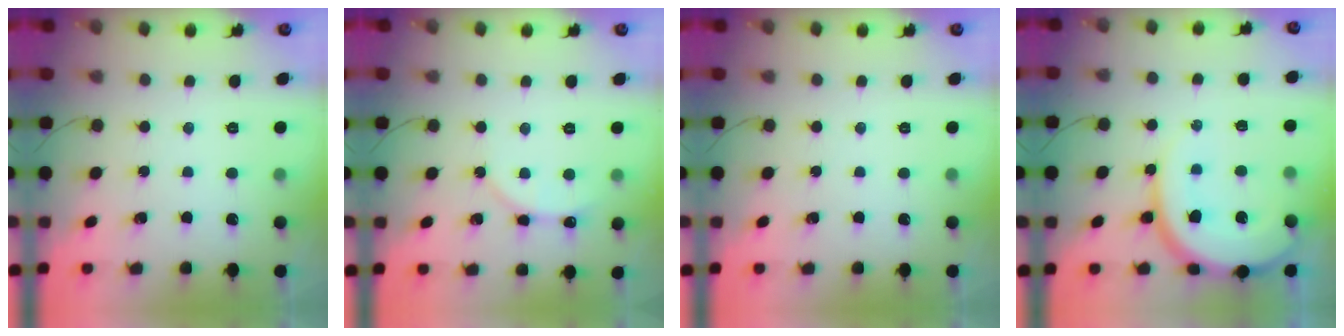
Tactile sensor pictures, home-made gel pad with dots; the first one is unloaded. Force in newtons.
{"total": 4.0, "press": 3.9, "slide": 0.4}
{"total": 0.0}
{"total": 13.7, "press": 13.7, "slide": 1.4}